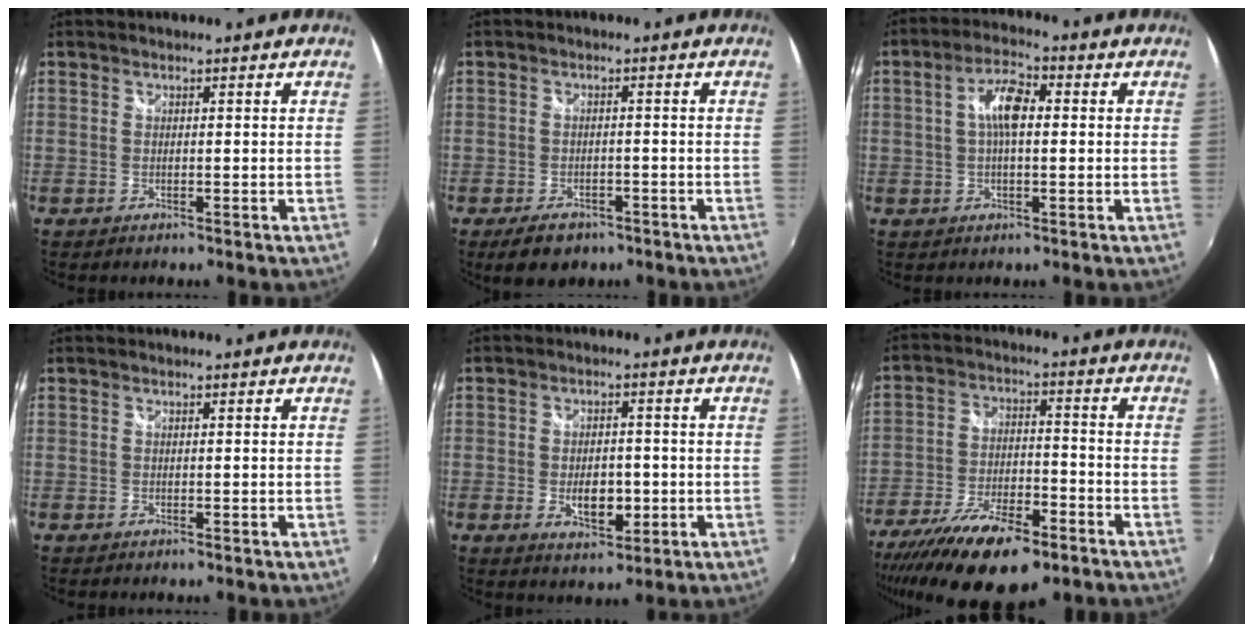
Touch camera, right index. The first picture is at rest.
{"total": 5.8, "force": [-3.8, 3.6, 2.4], "torque": [-0.055, 0.000, -0.052]}
{"total": 6.5, "force": [0.7, 2.5, 6.0], "torque": [-0.112, 0.015, 0.010]}
{"total": 0.0}
{"total": 6.2, "force": [-1.4, 3.6, 4.8], "torque": [-0.088, -0.006, -0.019]}
{"total": 19.6, "force": [-13.1, 7.5, 12.5], "torque": [-0.255, -0.042, -0.217]}